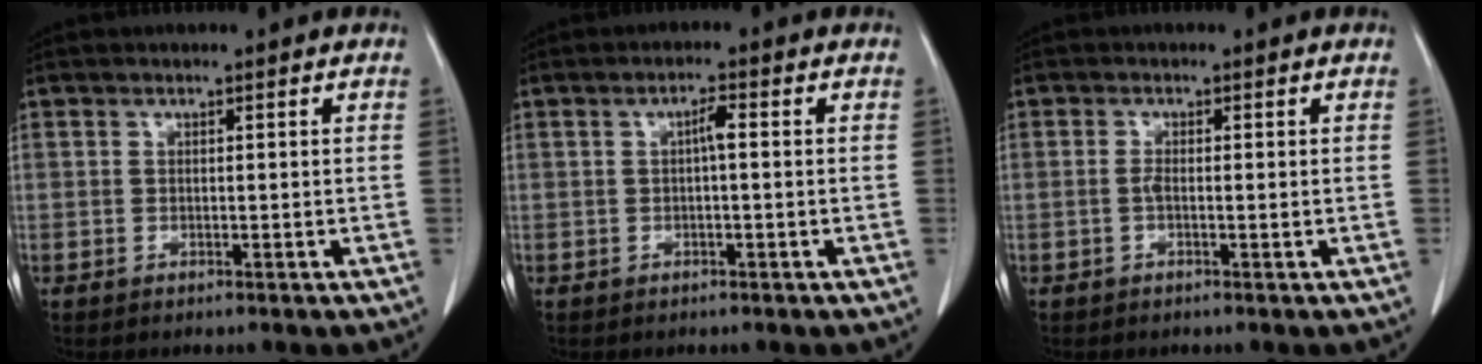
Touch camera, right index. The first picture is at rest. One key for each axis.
{"total": 2.0, "fx": 0.1, "fy": 0.3, "fz": 2.0, "tx": -0.037, "ty": 0.004, "tz": 0.002}
{"total": 1.1, "fx": -0.3, "fy": 0.1, "fz": 1.0, "tx": -0.022, "ty": 0.001, "tz": -0.005}